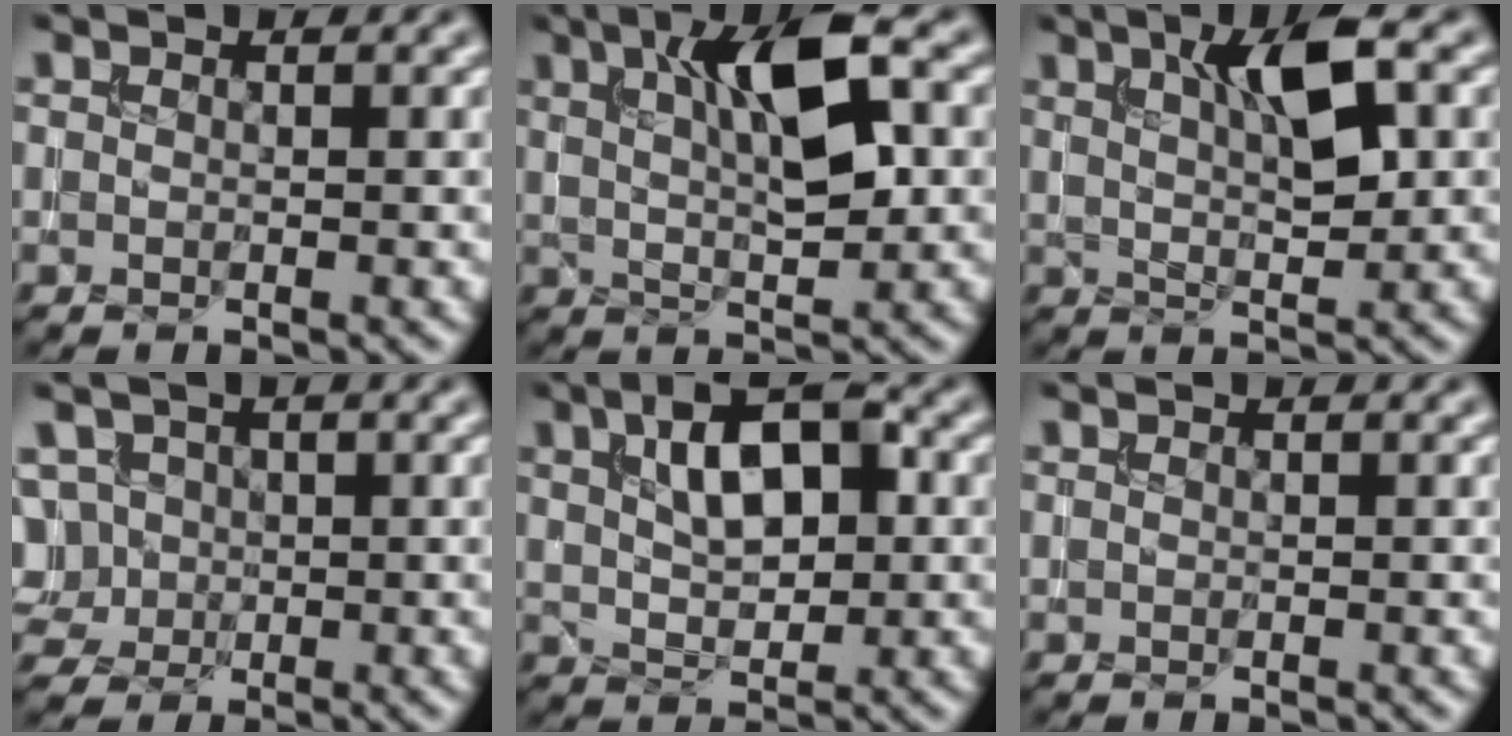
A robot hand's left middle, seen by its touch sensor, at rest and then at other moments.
{"total": 7.7, "force": [2.5, 2.2, 6.9], "torque": [-0.115, 0.007, 0.039]}
{"total": 5.6, "force": [2.1, 1.6, 4.9], "torque": [-0.084, 0.004, 0.034]}
{"total": 5.3, "force": [0.7, 4.8, 2.3], "torque": [-0.045, 0.033, 0.002]}
{"total": 6.1, "force": [1.8, 3.1, 4.9], "torque": [-0.085, 0.014, 0.026]}
{"total": 0.0}